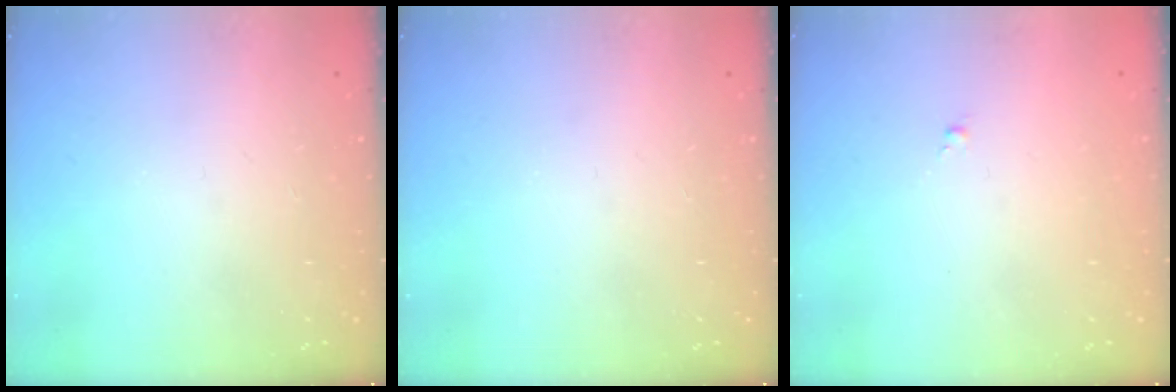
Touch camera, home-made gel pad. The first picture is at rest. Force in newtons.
{"total": 0.0}
{"total": 0.0}